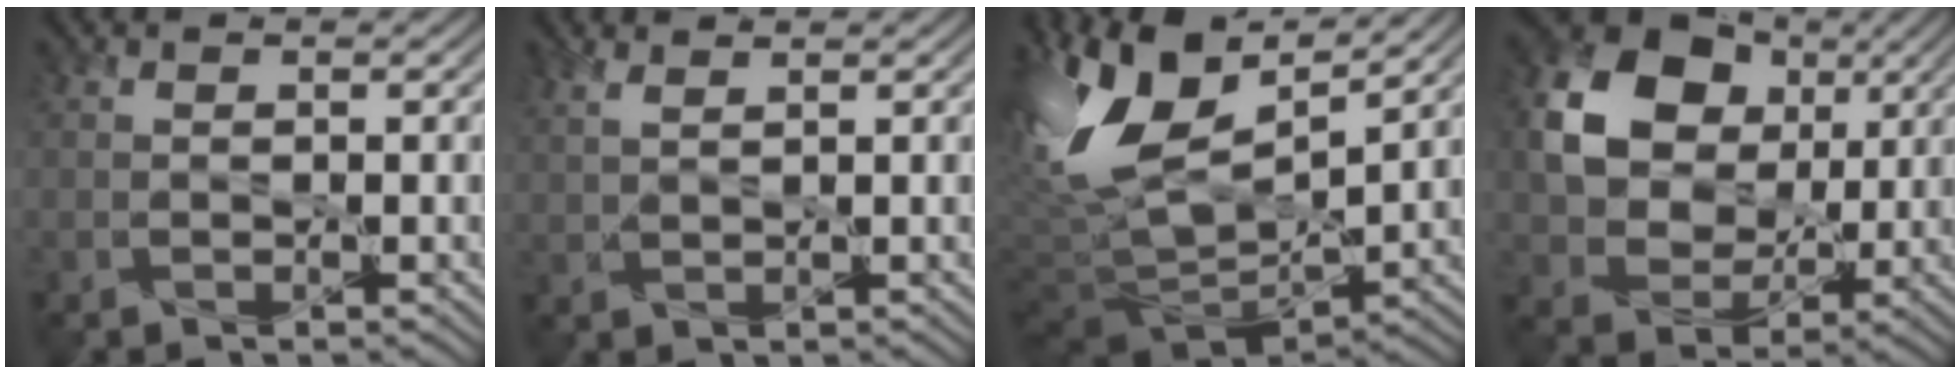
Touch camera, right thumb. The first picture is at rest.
{"total": 2.2, "force": [1.7, 0.5, 1.3], "torque": [-0.032, 0.004, 0.037]}
{"total": 14.2, "force": [2.7, 7.0, 12.0], "torque": [-0.261, 0.015, 0.045]}
{"total": 13.5, "force": [3.4, 10.4, 7.9], "torque": [-0.179, 0.012, 0.060]}